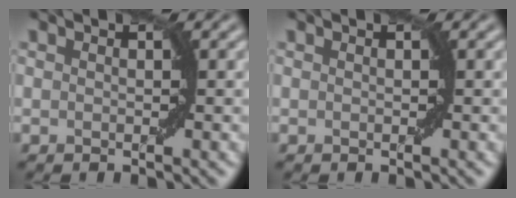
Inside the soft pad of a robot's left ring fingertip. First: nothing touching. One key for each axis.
{"total": 0.0}